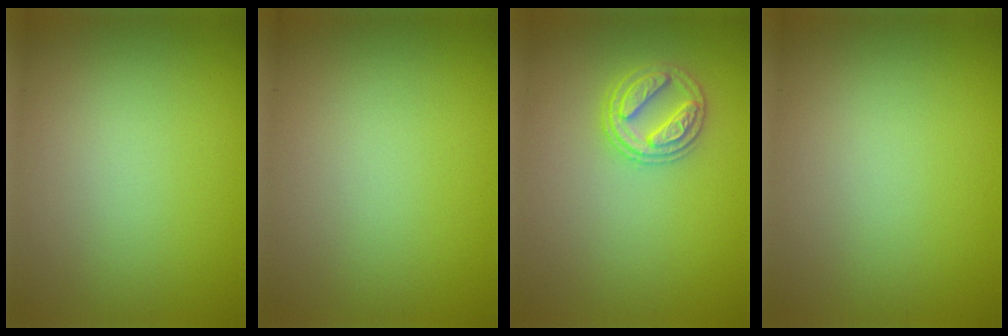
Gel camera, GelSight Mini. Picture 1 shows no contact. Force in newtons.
{"total": 0.0}
{"total": 2.7, "press": 2.6, "slide": 0.3}
{"total": 0.0}